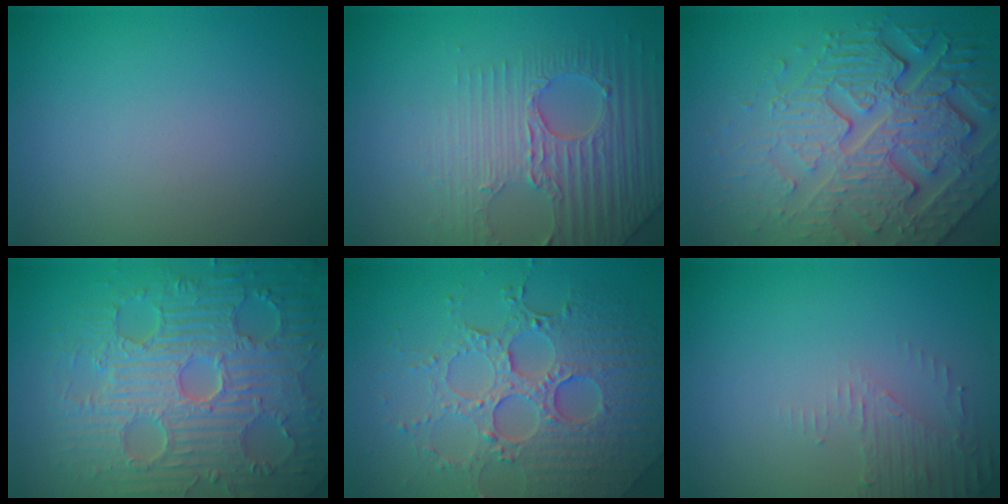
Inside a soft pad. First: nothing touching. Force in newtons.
{"total": 3.9, "press": 3.8, "slide": 1.1}
{"total": 8.0, "press": 6.0, "slide": 5.3}
{"total": 9.2, "press": 6.7, "slide": 6.3}
{"total": 7.0, "press": 5.4, "slide": 4.6}
{"total": 1.9, "press": 1.8, "slide": 0.4}